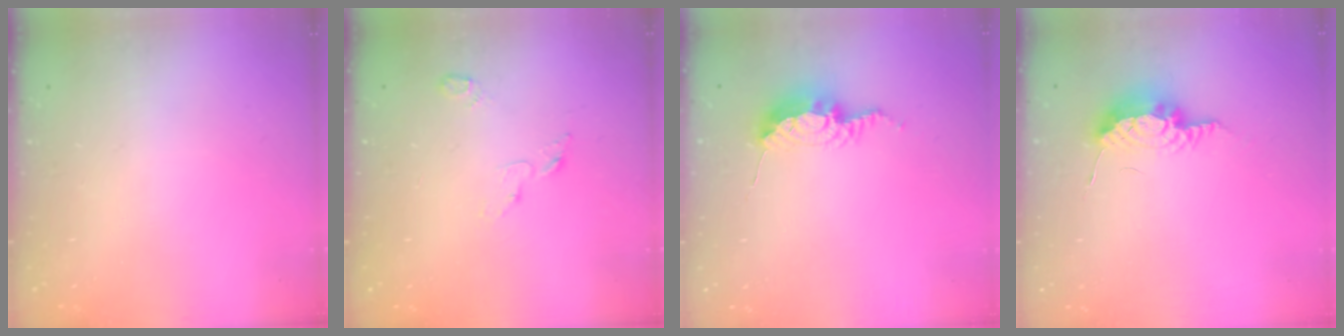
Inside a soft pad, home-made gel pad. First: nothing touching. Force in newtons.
{"total": 3.9, "press": 3.8, "slide": 0.4}
{"total": 9.2, "press": 9.2, "slide": 0.2}
{"total": 8.5, "press": 8.3, "slide": 1.8}